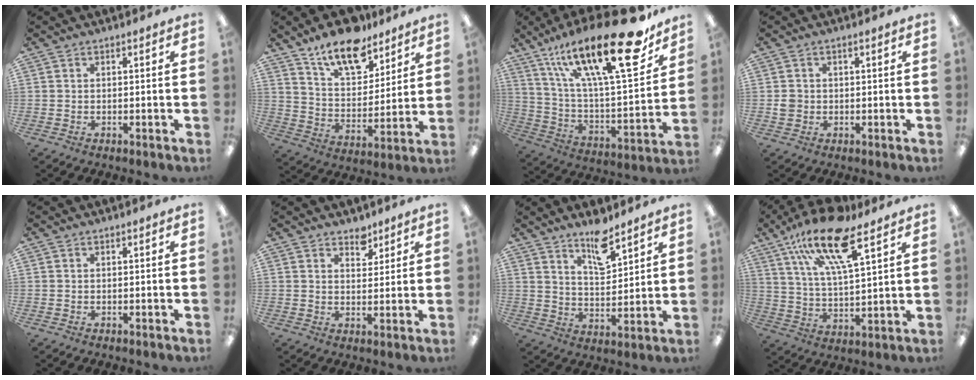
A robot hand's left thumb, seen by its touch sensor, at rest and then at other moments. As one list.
[{"total": 14.9, "force": [11.6, 6.4, 6.7], "torque": [-0.110, -0.070, 0.208]}, {"total": 27.7, "force": [17.2, 8.1, 20.2], "torque": [-0.325, -0.104, 0.279]}, {"total": 2.1, "force": [-0.2, 1.9, 0.7], "torque": [-0.013, 0.005, -0.006]}, {"total": 0.0}, {"total": 4.4, "force": [3.5, 2.6, 0.9], "torque": [0.004, -0.023, 0.058]}, {"total": 9.4, "force": [7.5, 3.1, 4.8], "torque": [-0.065, -0.050, 0.128]}, {"total": 17.7, "force": [11.3, 5.3, 12.5], "torque": [-0.225, -0.051, 0.193]}]